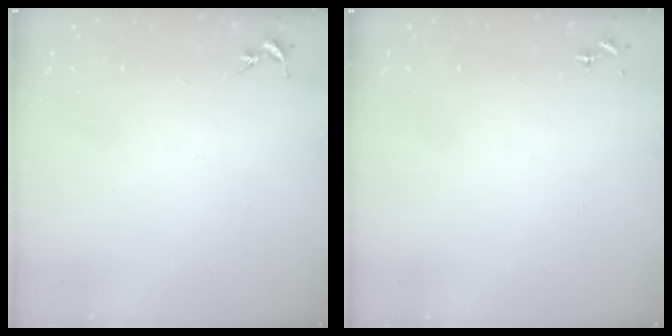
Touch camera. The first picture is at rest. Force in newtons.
{"total": 0.0}